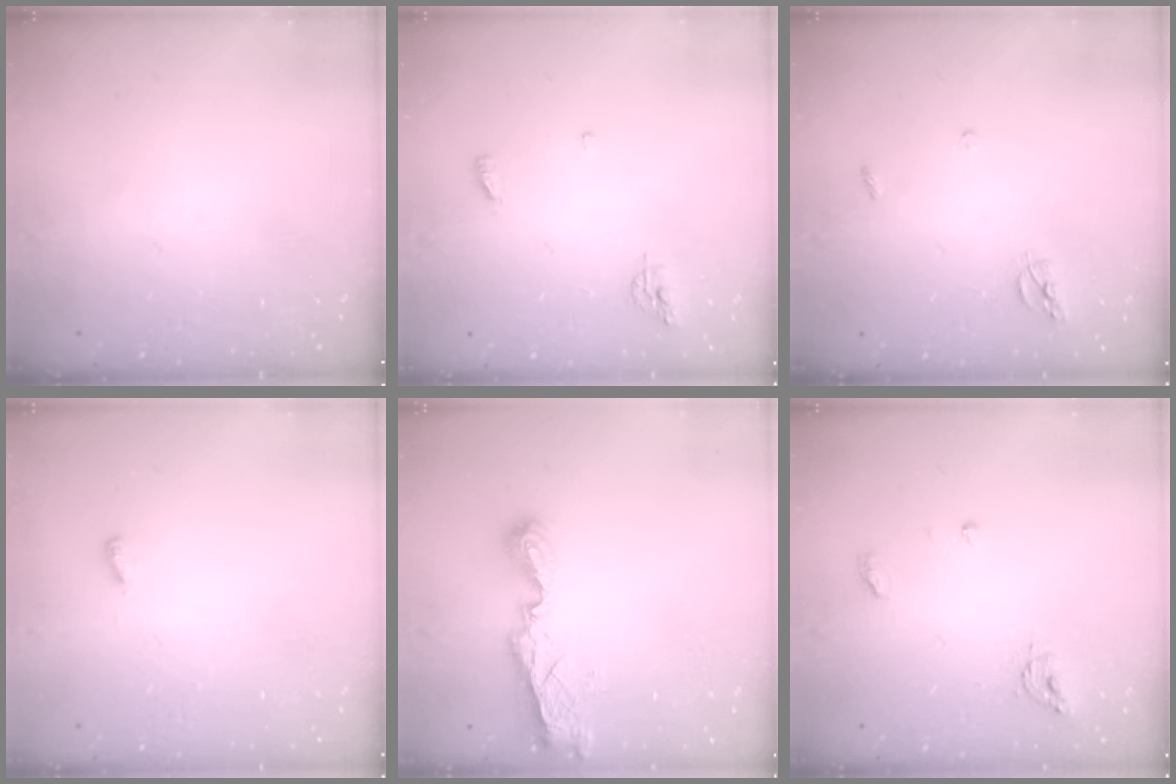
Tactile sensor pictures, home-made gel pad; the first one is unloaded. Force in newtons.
{"total": 4.7, "press": 4.7, "slide": 0.4}
{"total": 5.6, "press": 5.6, "slide": 0.4}
{"total": 3.2, "press": 3.1, "slide": 0.4}
{"total": 7.8, "press": 7.8, "slide": 0.5}
{"total": 5.3, "press": 5.3, "slide": 0.4}